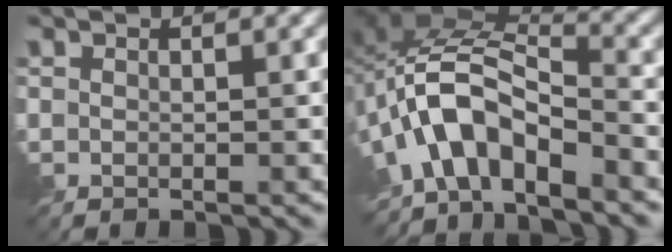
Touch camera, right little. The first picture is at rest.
{"total": 8.3, "force": [-4.7, 3.7, 5.8], "torque": [-0.100, 0.010, -0.099]}